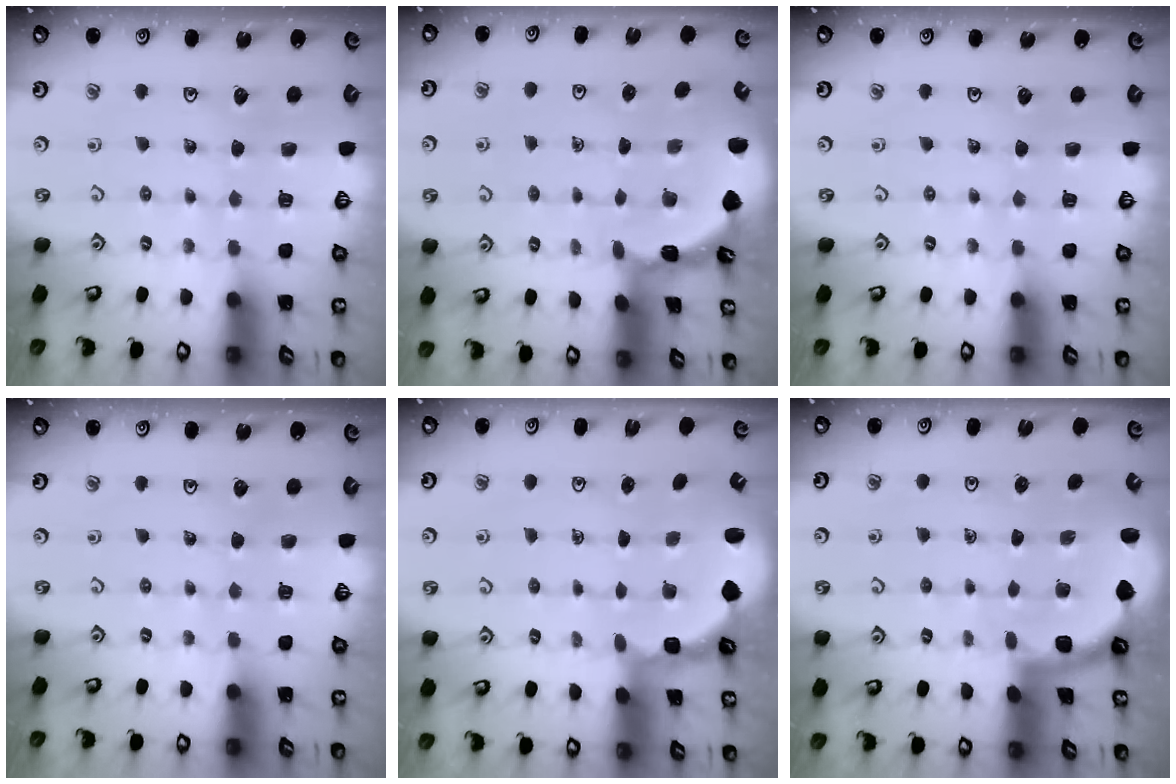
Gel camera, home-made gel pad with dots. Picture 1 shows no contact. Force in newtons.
{"total": 1.6, "press": 1.6, "slide": 0.1}
{"total": 0.0}
{"total": 0.0}
{"total": 3.0, "press": 2.0, "slide": 2.2}
{"total": 1.8, "press": 1.8, "slide": 0.1}